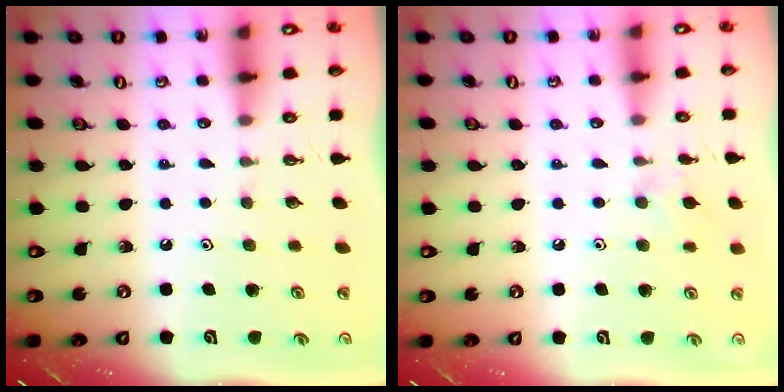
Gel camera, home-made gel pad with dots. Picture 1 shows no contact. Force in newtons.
{"total": 6.7, "press": 6.7, "slide": 0.8}